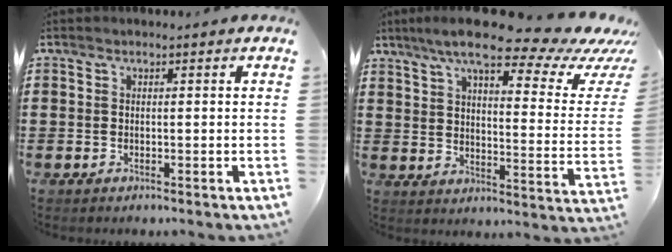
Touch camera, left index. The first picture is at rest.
{"total": 12.7, "force": [9.6, 1.3, 8.1], "torque": [-0.159, -0.052, 0.155]}